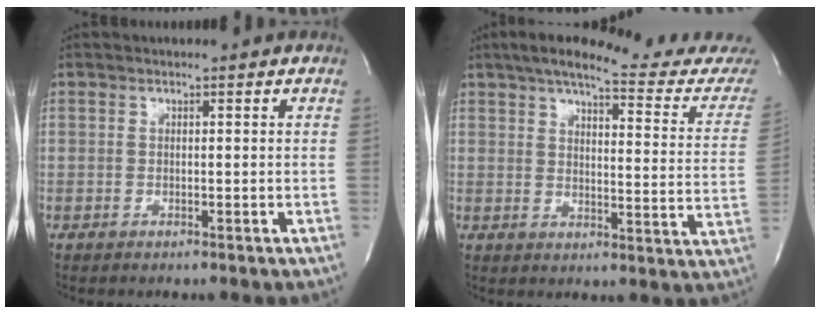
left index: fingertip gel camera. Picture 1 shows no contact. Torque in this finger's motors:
{"motor_torque": [-0.28, -0.34, 0.28, 0.05]}